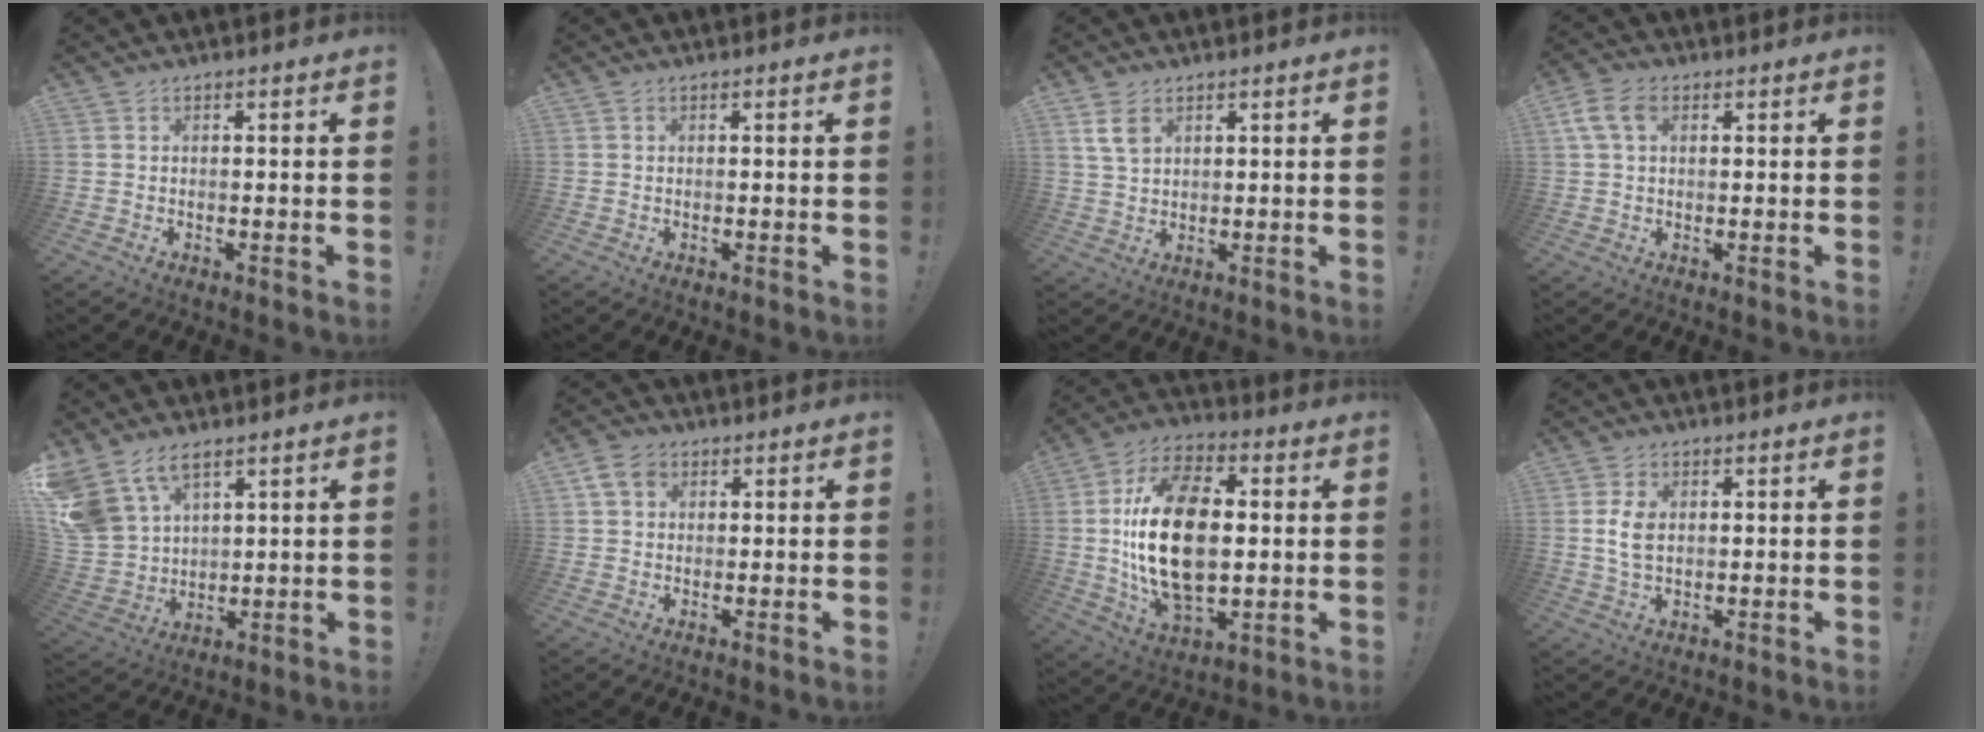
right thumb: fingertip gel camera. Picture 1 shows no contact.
{"total": 0.0}
{"total": 6.2, "force": [3.0, 4.2, 3.5], "torque": [-0.052, -0.009, 0.058]}
{"total": 7.3, "force": [2.5, 4.8, 4.9], "torque": [-0.101, 0.002, 0.048]}
{"total": 12.3, "force": [8.1, 7.5, 5.4], "torque": [-0.125, -0.048, 0.164]}
{"total": 6.3, "force": [2.6, 4.8, 3.1], "torque": [-0.051, 0.002, 0.052]}
{"total": 23.4, "force": [0.5, 13.9, 18.8], "torque": [-0.358, 0.000, 0.009]}
{"total": 6.2, "force": [0.6, 4.2, 4.5], "torque": [-0.087, -0.002, 0.007]}